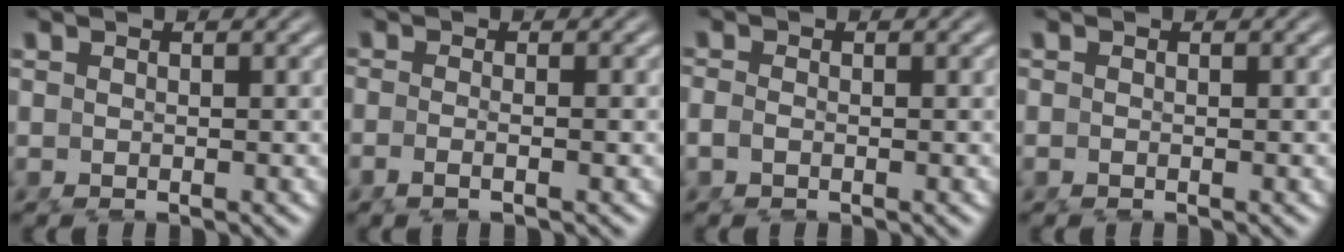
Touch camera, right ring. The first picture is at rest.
{"total": 2.1, "force": [-1.2, 0.4, 1.7], "torque": [-0.040, 0.003, -0.027]}
{"total": 1.5, "force": [-0.8, 0.9, 0.8], "torque": [-0.025, -0.002, -0.018]}
{"total": 0.9, "force": [-0.4, 0.8, 0.3], "torque": [-0.013, -0.003, -0.010]}